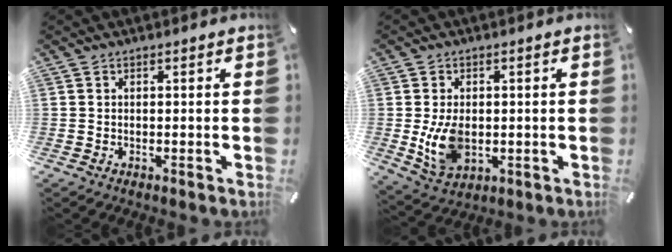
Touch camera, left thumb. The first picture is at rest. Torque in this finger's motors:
{"motor_torque": [1.56, 1.56, 1.02, 0.27, 0.13]}